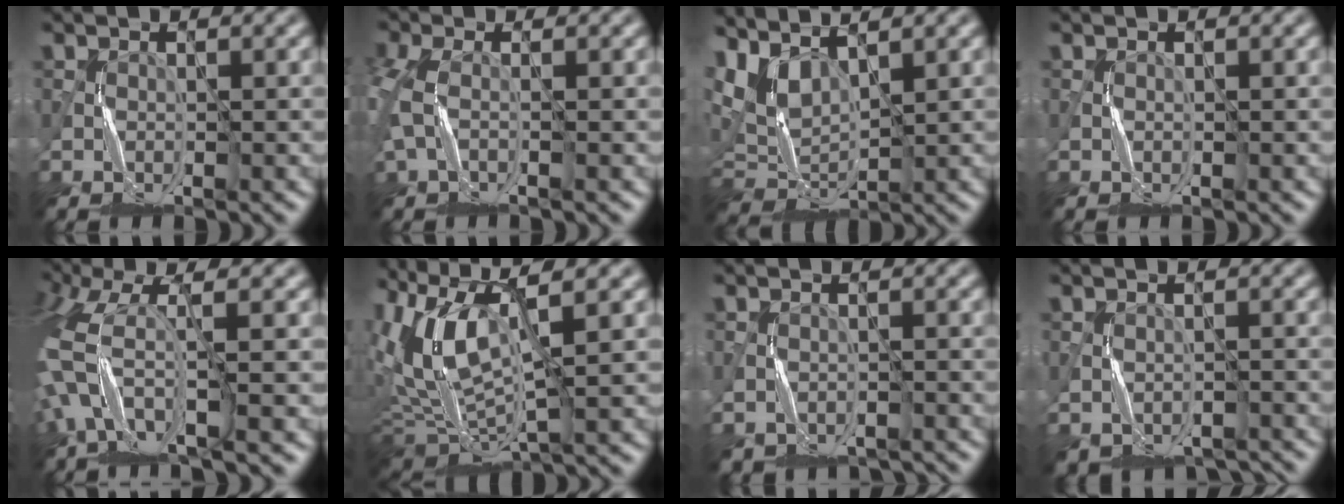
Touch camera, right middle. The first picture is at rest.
{"total": 2.7, "force": [-0.3, 1.3, 2.4], "torque": [-0.074, 0.003, -0.011]}
{"total": 4.6, "force": [2.8, 2.3, 2.8], "torque": [-0.073, -0.002, 0.061]}
{"total": 0.0}
{"total": 8.1, "force": [-2.0, 2.8, 7.3], "torque": [-0.171, -0.004, -0.047]}
{"total": 8.1, "force": [3.4, 3.1, 6.6], "torque": [-0.159, 0.007, 0.070]}
{"total": 3.9, "force": [-3.3, 2.0, 0.4], "torque": [-0.003, 0.001, -0.048]}
{"total": 4.2, "force": [-3.3, 2.4, 1.0], "torque": [-0.007, 0.001, -0.044]}